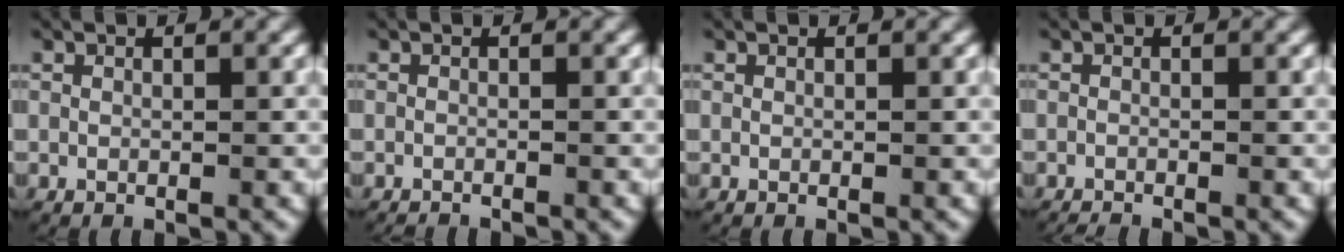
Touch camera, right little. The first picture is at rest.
{"total": 1.1, "force": [-1.1, -0.1, 0.0], "torque": [-0.005, -0.009, -0.014]}
{"total": 0.0}
{"total": 1.0, "force": [-1.0, 0.0, 0.1], "torque": [-0.007, -0.009, -0.015]}